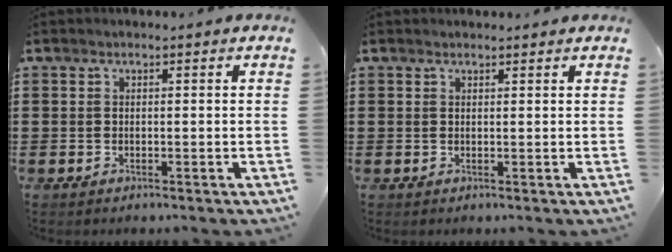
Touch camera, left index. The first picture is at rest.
{"total": 0.8, "force": [0.8, 0.0, 0.2], "torque": [-0.004, -0.001, 0.016]}